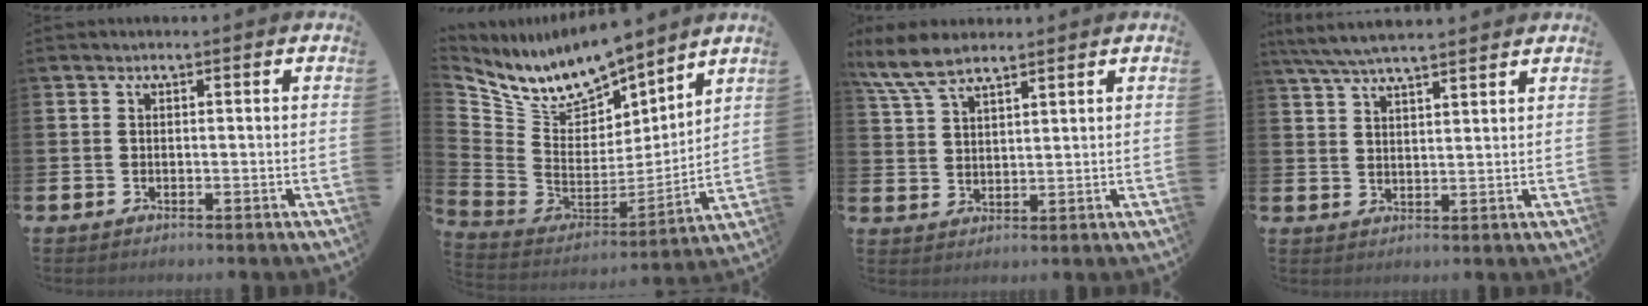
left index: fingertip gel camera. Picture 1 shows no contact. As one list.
[{"total": 9.7, "force": [9.2, 2.8, 1.4], "torque": [-0.090, -0.072, 0.170]}, {"total": 6.9, "force": [5.9, 1.9, 3.0], "torque": [-0.073, -0.017, 0.110]}, {"total": 5.9, "force": [5.5, 0.6, 2.0], "torque": [-0.057, -0.016, 0.101]}]